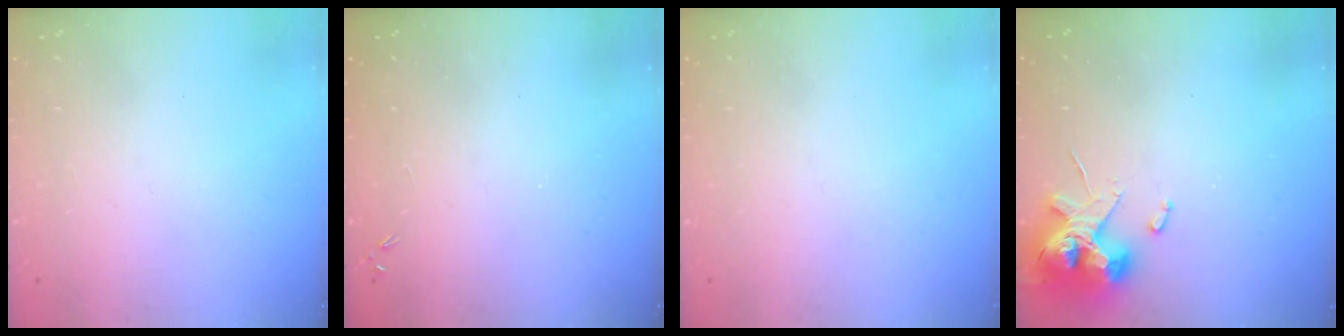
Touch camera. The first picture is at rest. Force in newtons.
{"total": 0.0}
{"total": 0.0}
{"total": 12.6, "press": 12.5, "slide": 1.6}